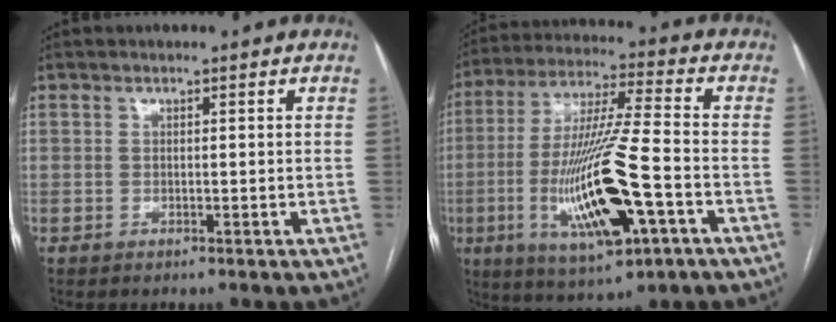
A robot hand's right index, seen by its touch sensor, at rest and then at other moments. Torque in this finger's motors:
{"motor_torque": [2.14, 0.00, 0.91, 0.21]}